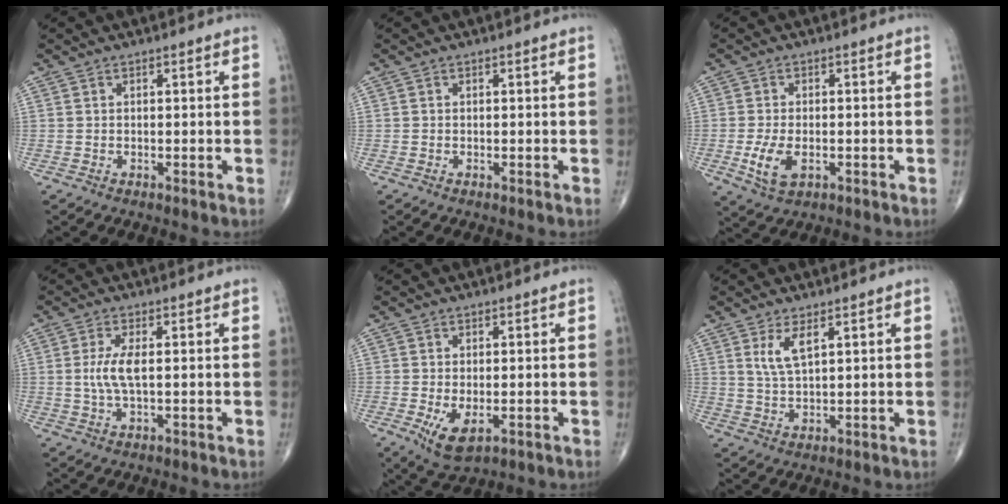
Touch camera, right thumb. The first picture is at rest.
{"total": 0.0}
{"total": 6.0, "force": [-1.6, 3.2, 4.8], "torque": [-0.101, -0.005, -0.024]}
{"total": 4.7, "force": [0.3, 1.4, 4.5], "torque": [-0.109, -0.002, 0.006]}
{"total": 5.6, "force": [-1.6, 2.7, 4.7], "torque": [-0.085, -0.015, -0.018]}
{"total": 4.5, "force": [2.1, 1.4, 3.8], "torque": [-0.076, -0.013, 0.049]}